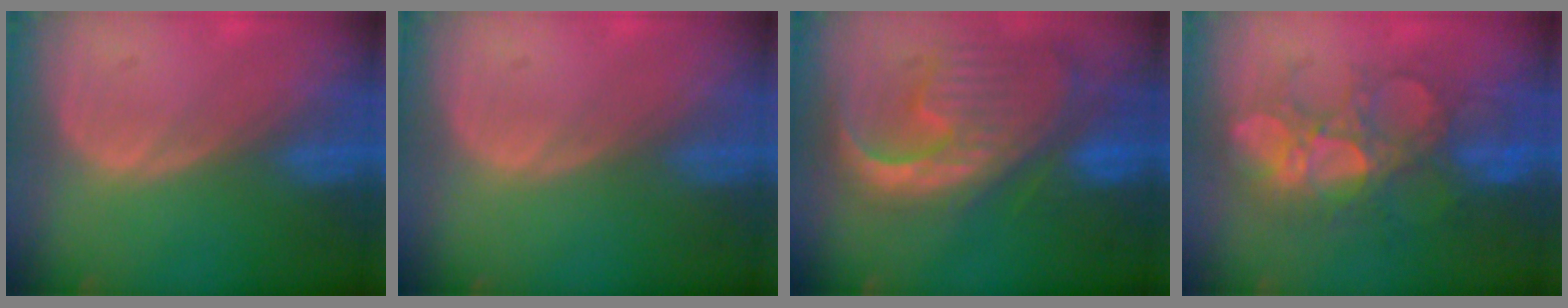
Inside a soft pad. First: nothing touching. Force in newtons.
{"total": 0.0}
{"total": 13.0, "press": 11.1, "slide": 6.7}
{"total": 9.5, "press": 9.0, "slide": 3.1}